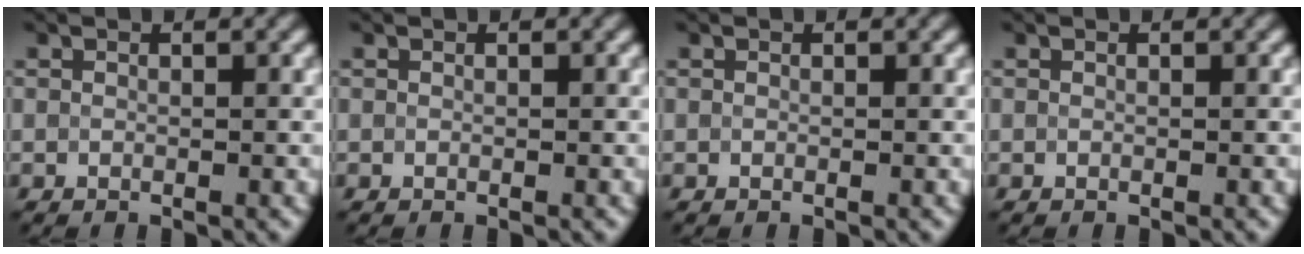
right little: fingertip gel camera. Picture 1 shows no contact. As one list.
[{"total": 0.0}, {"total": 0.0}, {"total": 0.0}]